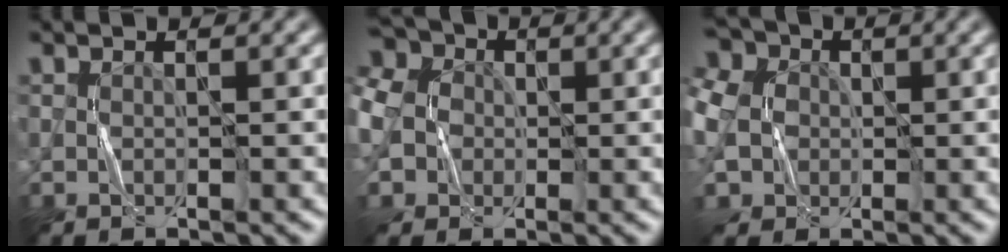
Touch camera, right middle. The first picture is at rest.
{"total": 9.2, "force": [-0.6, 7.9, 4.6], "torque": [-0.114, 0.021, -0.049]}
{"total": 9.6, "force": [0.1, 8.1, 5.3], "torque": [-0.125, 0.010, -0.028]}